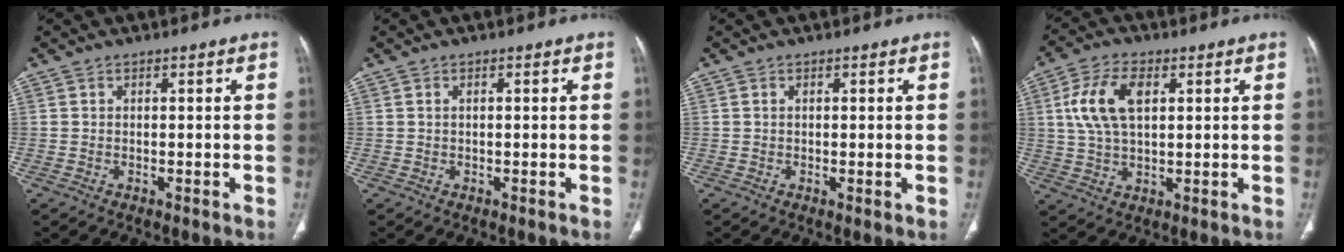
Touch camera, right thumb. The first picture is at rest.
{"total": 0.0}
{"total": 1.0, "force": [-0.2, 0.2, 0.9], "torque": [-0.020, -0.006, -0.002]}
{"total": 10.3, "force": [2.7, 5.6, 8.2], "torque": [-0.166, 0.007, 0.052]}